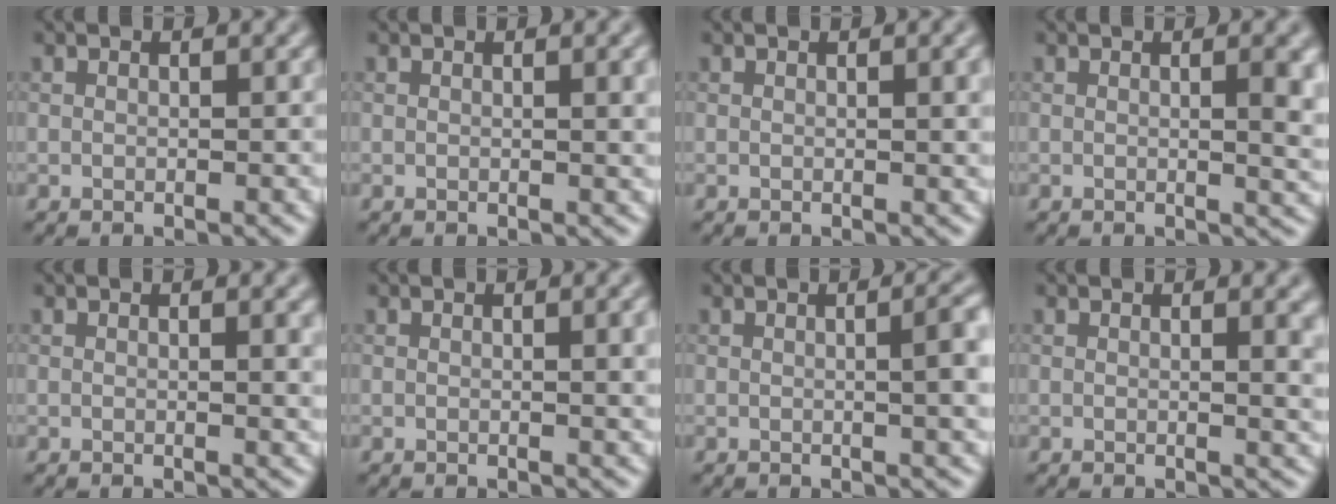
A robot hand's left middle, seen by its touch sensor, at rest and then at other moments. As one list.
[{"total": 2.3, "force": [0.5, 0.7, 2.1], "torque": [-0.021, 0.003, 0.005]}, {"total": 2.2, "force": [0.5, 0.7, 2.0], "torque": [-0.021, 0.004, 0.005]}, {"total": 3.5, "force": [0.4, 1.0, 3.4], "torque": [-0.036, 0.001, 0.003]}, {"total": 1.6, "force": [0.5, 0.5, 1.4], "torque": [-0.013, 0.002, 0.004]}, {"total": 2.6, "force": [0.6, 0.8, 2.4], "torque": [-0.025, 0.004, 0.005]}, {"total": 4.7, "force": [0.3, 1.6, 4.4], "torque": [-0.044, 0.012, 0.002]}, {"total": 2.8, "force": [0.8, 1.0, 2.5], "torque": [-0.019, 0.000, 0.008]}]